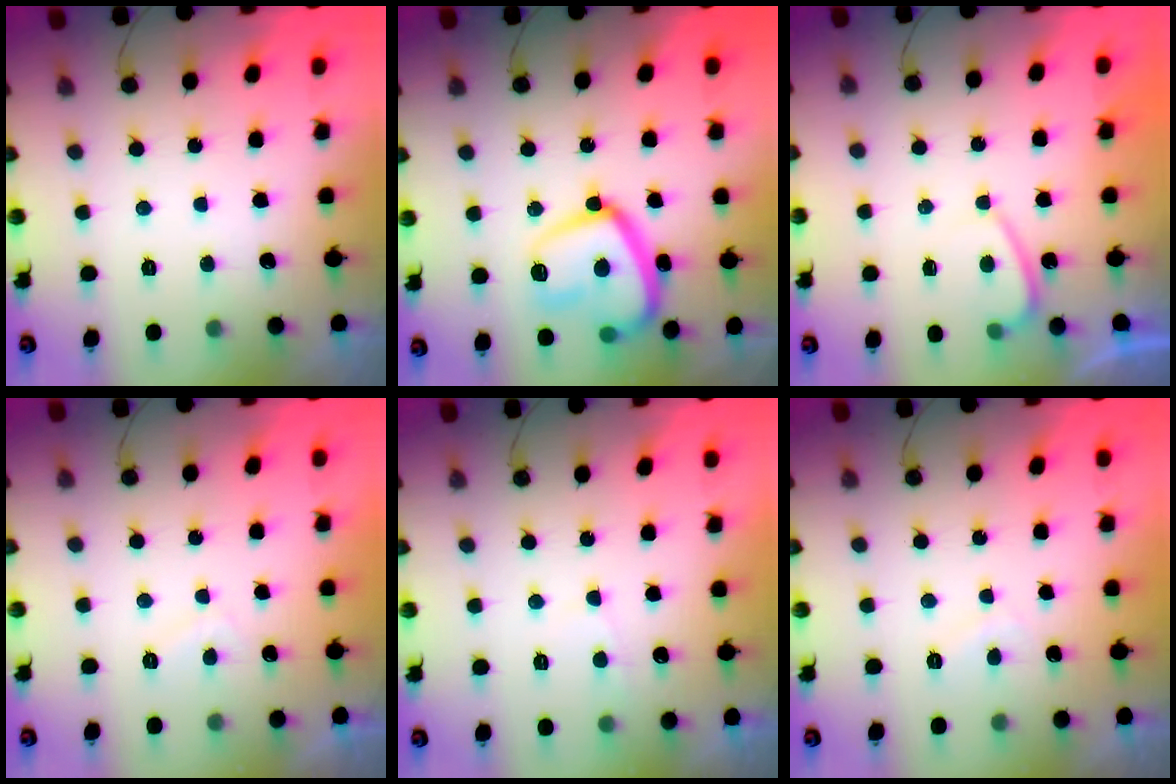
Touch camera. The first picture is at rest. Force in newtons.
{"total": 17.4, "press": 17.3, "slide": 1.7}
{"total": 1.9, "press": 1.7, "slide": 0.7}
{"total": 1.2, "press": 1.0, "slide": 0.7}
{"total": 3.3, "press": 3.3, "slide": 0.3}
{"total": 1.4, "press": 1.3, "slide": 0.5}